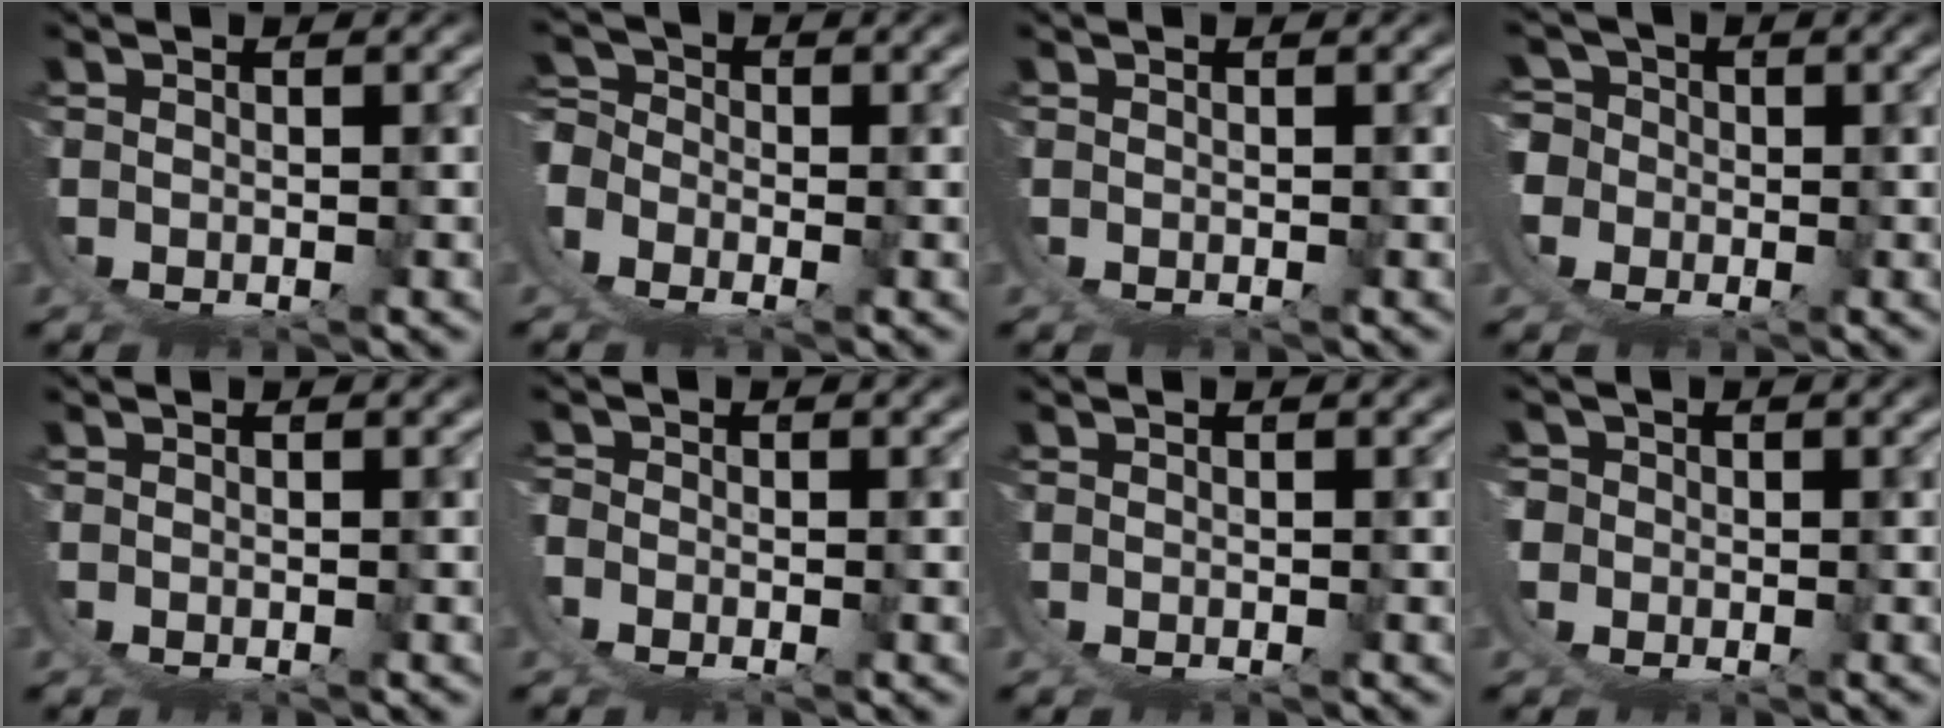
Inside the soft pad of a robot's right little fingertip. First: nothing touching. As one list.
[{"total": 7.2, "force": [-1.6, 6.6, 2.4], "torque": [-0.050, -0.011, -0.043]}, {"total": 0.0}, {"total": 10.4, "force": [-1.0, 9.7, 3.3], "torque": [-0.104, -0.040, -0.021]}, {"total": 0.0}, {"total": 1.7, "force": [-1.0, 1.3, 0.2], "torque": [0.003, -0.003, -0.027]}, {"total": 0.0}, {"total": 5.5, "force": [-0.9, 5.1, 1.8], "torque": [-0.054, -0.027, -0.016]}]